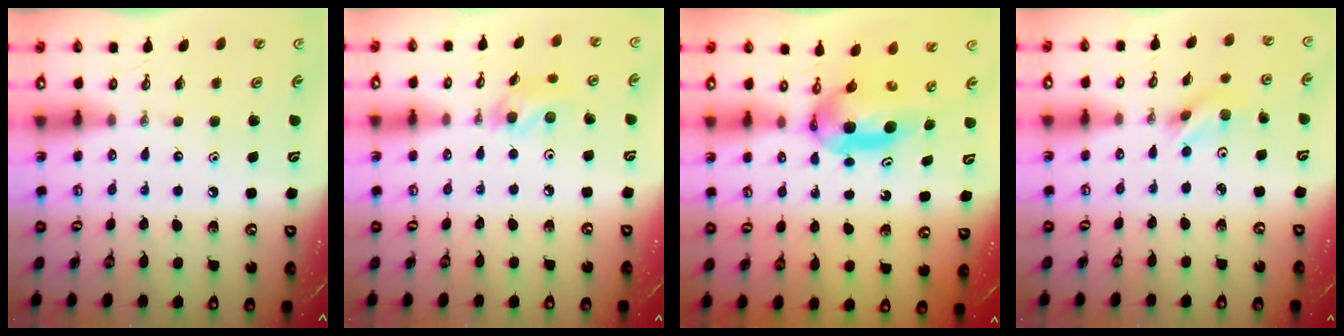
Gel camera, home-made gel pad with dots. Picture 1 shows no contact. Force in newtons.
{"total": 8.1, "press": 8.0, "slide": 0.9}
{"total": 9.8, "press": 4.7, "slide": 8.5}
{"total": 5.4, "press": 4.5, "slide": 2.9}